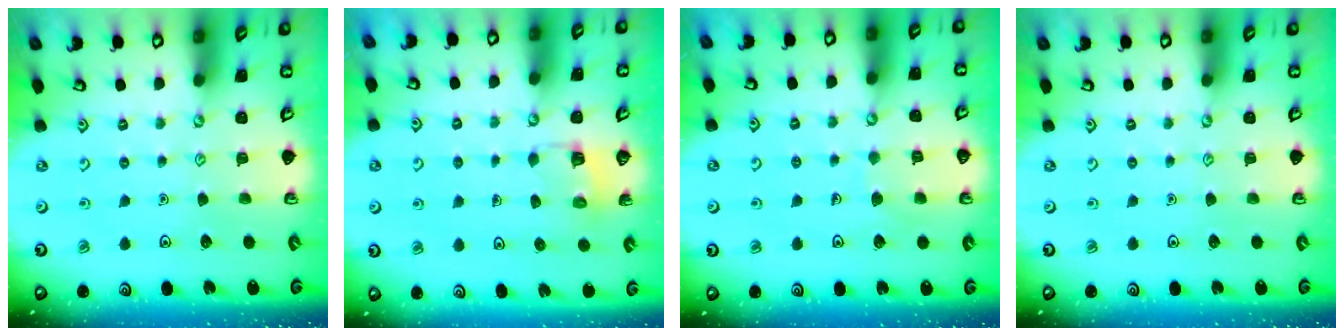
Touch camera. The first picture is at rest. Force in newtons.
{"total": 2.8, "press": 2.8, "slide": 0.2}
{"total": 5.6, "press": 5.6, "slide": 0.2}
{"total": 0.0}